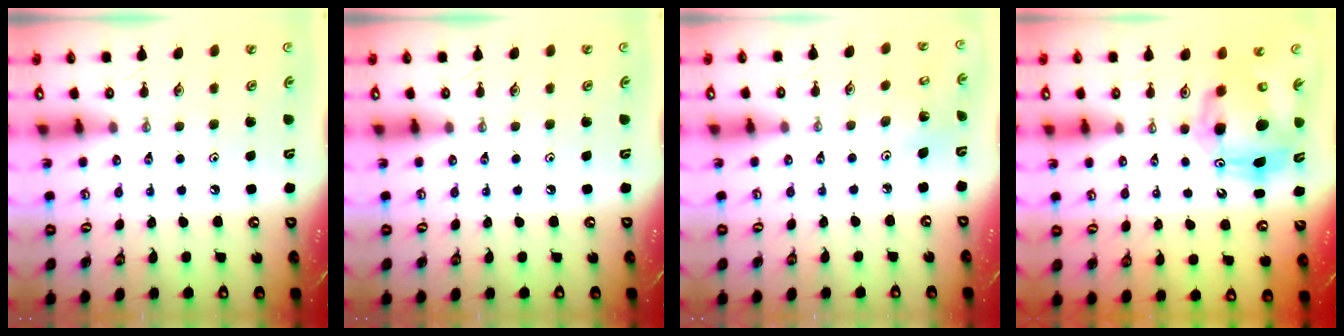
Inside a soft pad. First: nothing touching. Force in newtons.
{"total": 0.0}
{"total": 1.9, "press": 1.9, "slide": 0.1}
{"total": 11.6, "press": 11.4, "slide": 2.6}